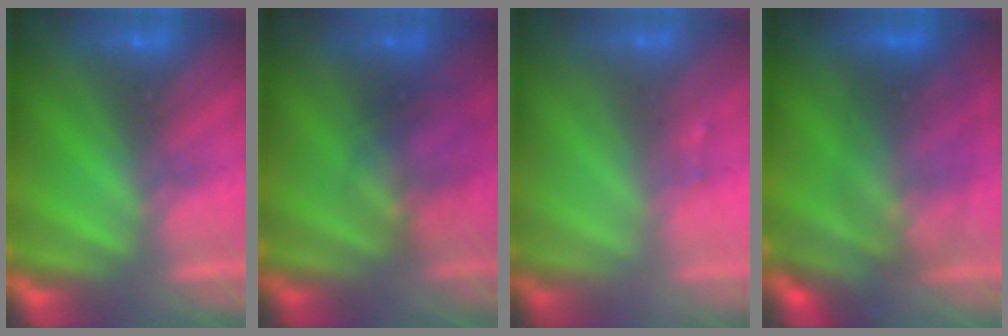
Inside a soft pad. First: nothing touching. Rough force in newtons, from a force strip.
{"total": 2.2}
{"total": 1.5}
{"total": 2.8}